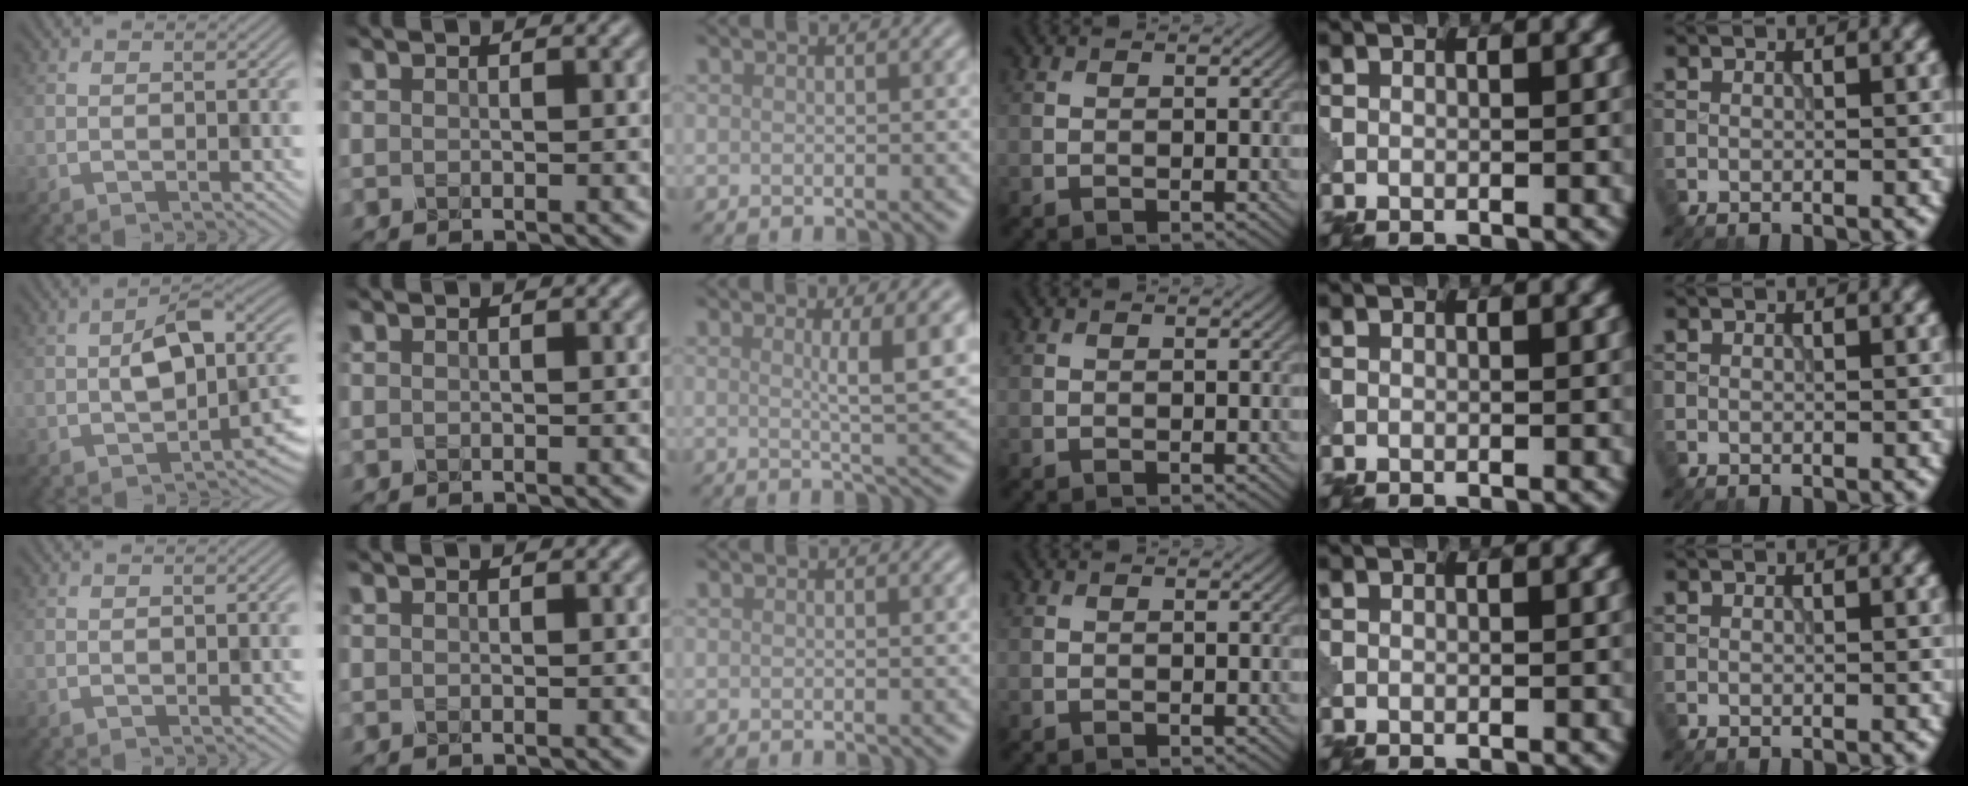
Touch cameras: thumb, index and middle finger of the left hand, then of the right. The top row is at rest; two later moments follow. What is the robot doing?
{"motion": "shake", "object": "medicine bottle"}